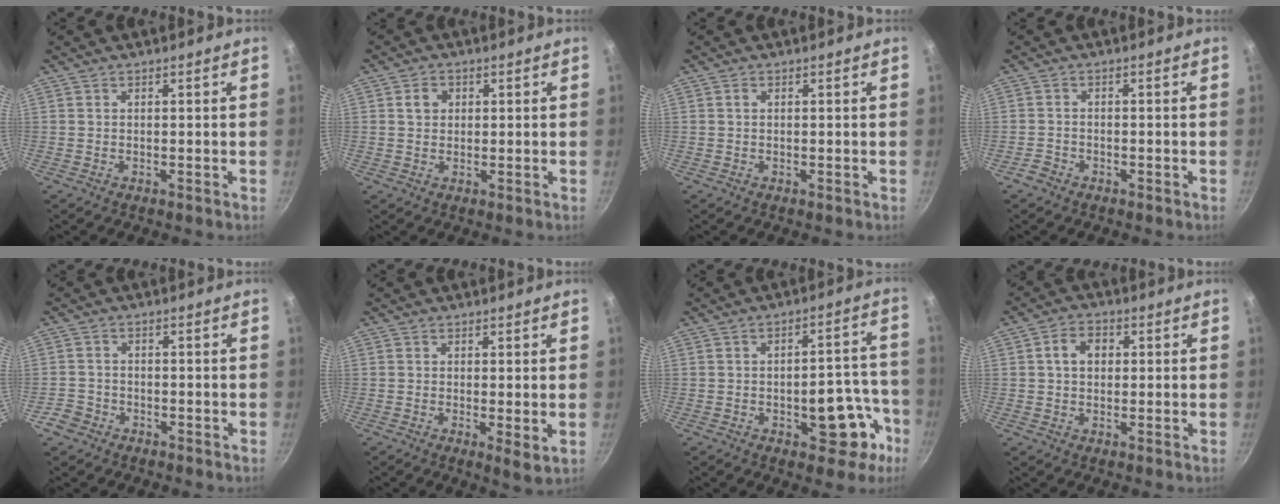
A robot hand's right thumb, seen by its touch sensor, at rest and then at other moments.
{"total": 3.1, "force": [0.7, 2.6, 1.5], "torque": [-0.010, 0.003, 0.010]}
{"total": 0.5, "force": [0.1, 0.4, 0.3], "torque": [-0.007, 0.003, 0.002]}
{"total": 1.9, "force": [-1.5, 1.1, 0.4], "torque": [-0.011, 0.017, -0.029]}
{"total": 3.6, "force": [-2.2, 2.7, 0.9], "torque": [-0.012, 0.030, -0.039]}
{"total": 3.4, "force": [-0.1, 1.0, 3.2], "torque": [-0.050, -0.016, -0.001]}
{"total": 12.0, "force": [-5.0, 6.3, 8.9], "torque": [-0.052, 0.049, -0.060]}
{"total": 5.1, "force": [0.8, 3.9, 3.2], "torque": [-0.034, 0.011, 0.008]}